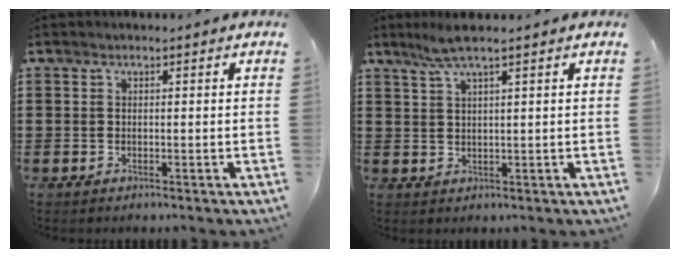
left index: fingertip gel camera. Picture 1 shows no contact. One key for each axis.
{"total": 3.5, "fx": 2.3, "fy": -0.2, "fz": 2.6, "tx": -0.056, "ty": 0.002, "tz": 0.043}